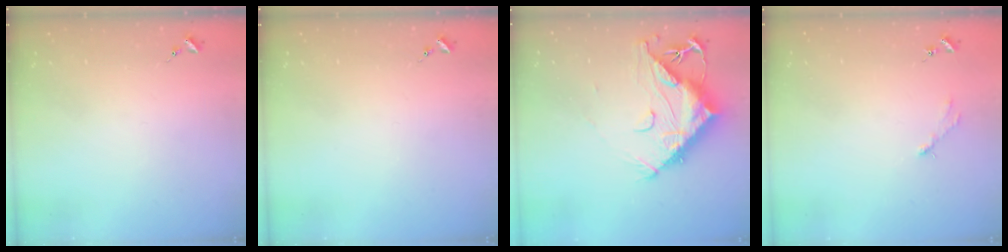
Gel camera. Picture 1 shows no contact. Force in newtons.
{"total": 0.0}
{"total": 15.7, "press": 15.6, "slide": 1.4}
{"total": 2.8, "press": 2.8, "slide": 0.4}